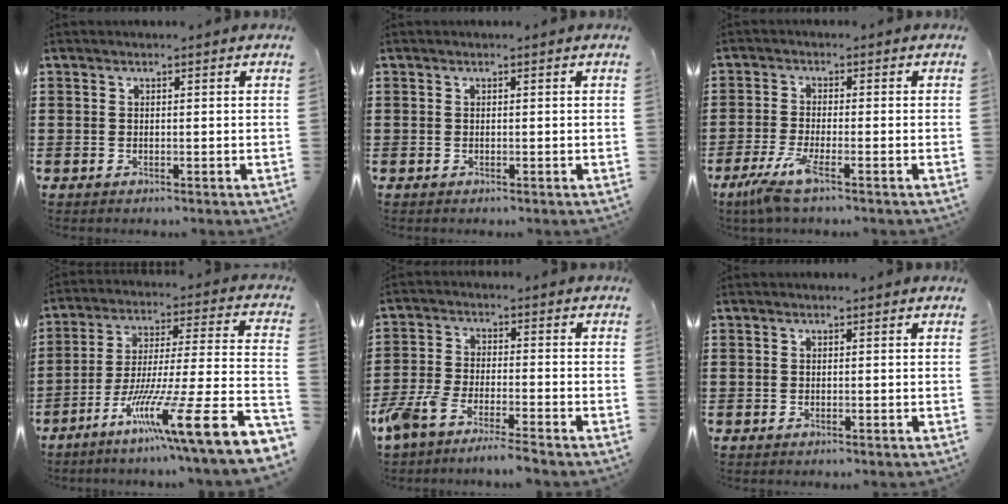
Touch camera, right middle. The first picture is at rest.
{"total": 0.0}
{"total": 4.9, "force": [-3.1, 0.3, 3.8], "torque": [-0.090, -0.019, -0.061]}
{"total": 14.1, "force": [-8.2, 0.4, 11.5], "torque": [-0.169, -0.018, -0.152]}
{"total": 5.8, "force": [-5.3, 0.2, 2.4], "torque": [-0.065, -0.014, -0.106]}
{"total": 0.0}